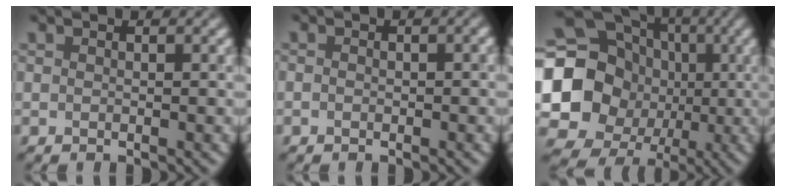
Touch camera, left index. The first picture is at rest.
{"total": 1.0, "force": [-0.3, 0.7, 0.7], "torque": [-0.010, -0.005, -0.006]}
{"total": 19.7, "force": [-1.1, 17.9, 8.1], "torque": [-0.176, 0.005, -0.061]}